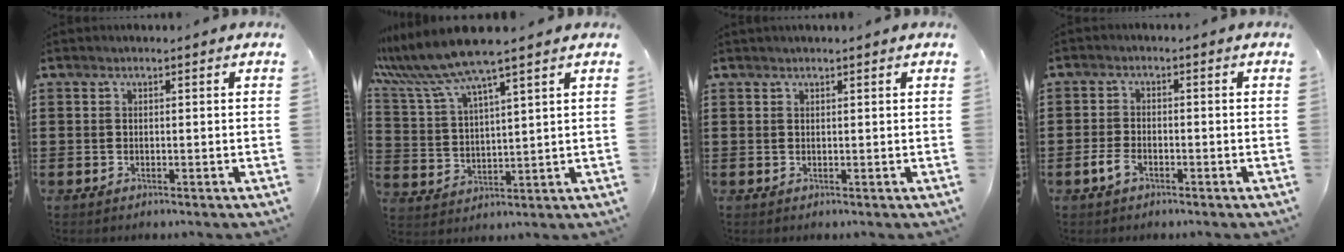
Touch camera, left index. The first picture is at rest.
{"total": 8.8, "force": [7.4, 0.0, 4.9], "torque": [-0.128, -0.037, 0.125]}
{"total": 0.7, "force": [0.5, 0.0, 0.4], "torque": [-0.008, -0.001, 0.010]}
{"total": 2.9, "force": [-1.6, 1.5, 1.9], "torque": [-0.049, 0.000, -0.036]}